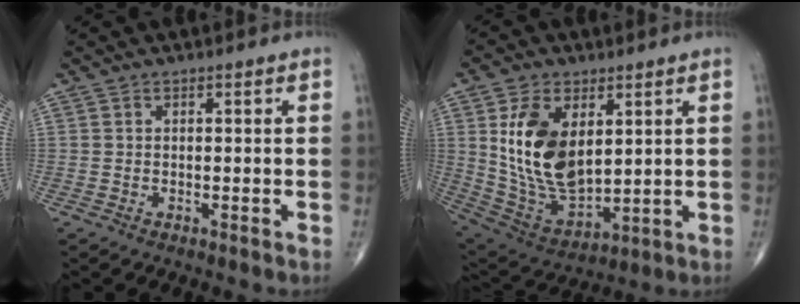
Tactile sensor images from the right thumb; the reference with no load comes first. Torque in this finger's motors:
{"motor_torque": [-0.81, 1.86, 1.53, 0.53, 0.49]}